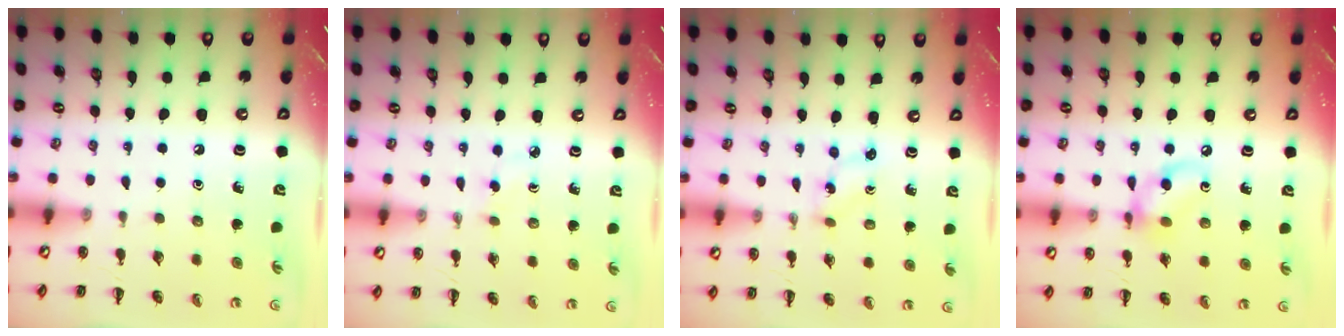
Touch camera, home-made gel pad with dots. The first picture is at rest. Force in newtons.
{"total": 2.3, "press": 2.1, "slide": 0.9}
{"total": 0.0}
{"total": 9.0, "press": 8.9, "slide": 1.2}